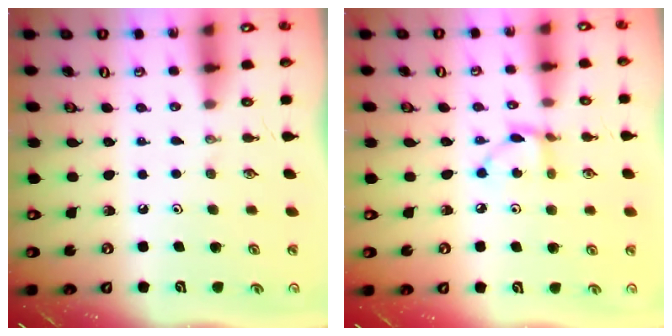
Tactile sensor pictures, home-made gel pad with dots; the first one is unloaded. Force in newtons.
{"total": 4.4, "press": 4.4, "slide": 0.2}